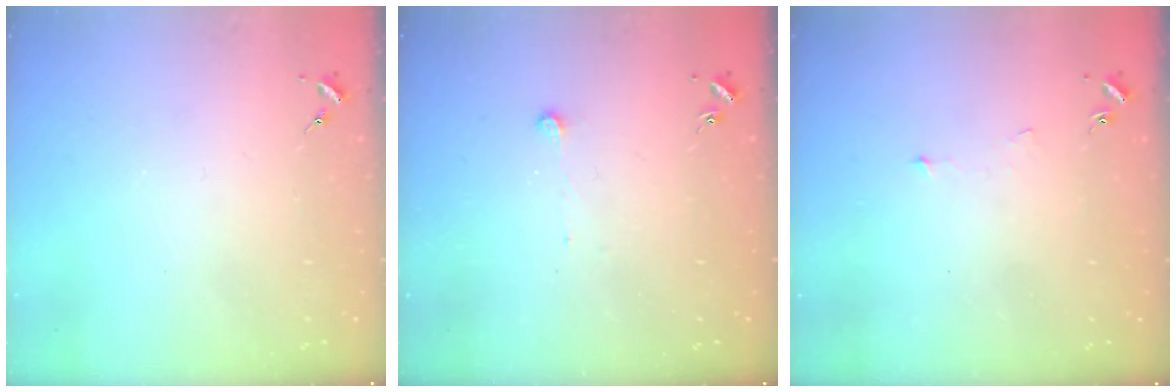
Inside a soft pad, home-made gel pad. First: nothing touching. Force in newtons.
{"total": 3.6, "press": 3.6, "slide": 0.3}
{"total": 3.7, "press": 3.7, "slide": 0.2}